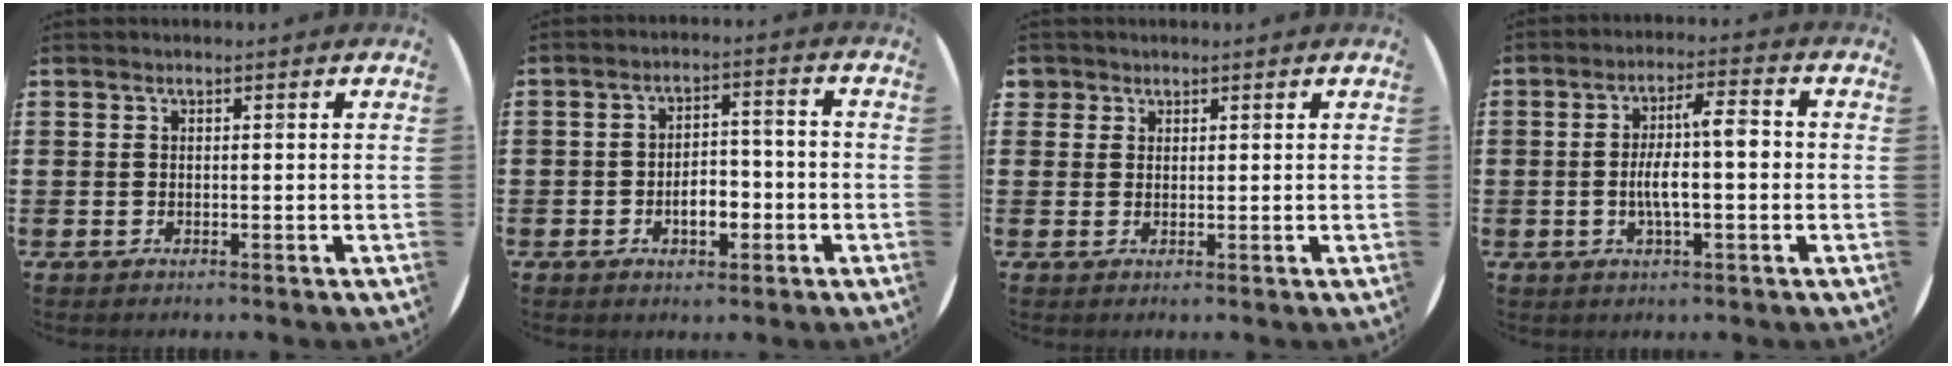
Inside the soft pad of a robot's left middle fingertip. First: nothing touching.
{"total": 4.8, "force": [-1.3, 2.6, 3.9], "torque": [-0.052, 0.001, -0.028]}
{"total": 1.5, "force": [1.2, 0.9, 0.0], "torque": [0.005, 0.001, 0.022]}
{"total": 7.2, "force": [-0.7, 1.8, 6.9], "torque": [-0.127, 0.009, -0.018]}